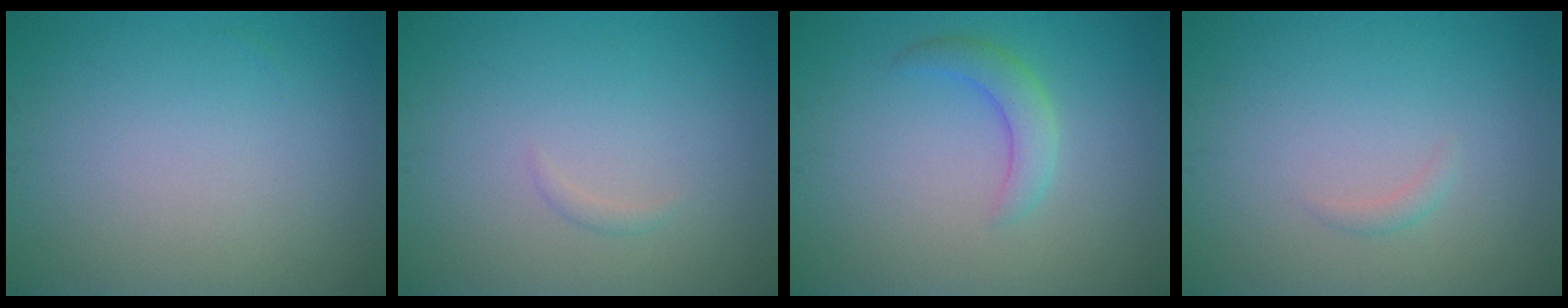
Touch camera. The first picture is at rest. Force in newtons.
{"total": 0.5, "press": 0.5, "slide": 0.0}
{"total": 2.4, "press": 2.4, "slide": 0.1}
{"total": 0.7, "press": 0.7, "slide": 0.0}